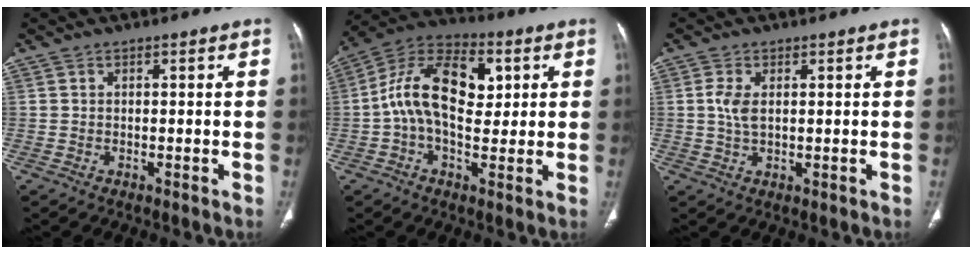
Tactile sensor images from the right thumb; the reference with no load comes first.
{"total": 16.2, "force": [2.3, 9.5, 12.9], "torque": [-0.203, 0.022, 0.033]}
{"total": 3.5, "force": [0.7, 1.6, 3.0], "torque": [-0.069, -0.005, 0.016]}